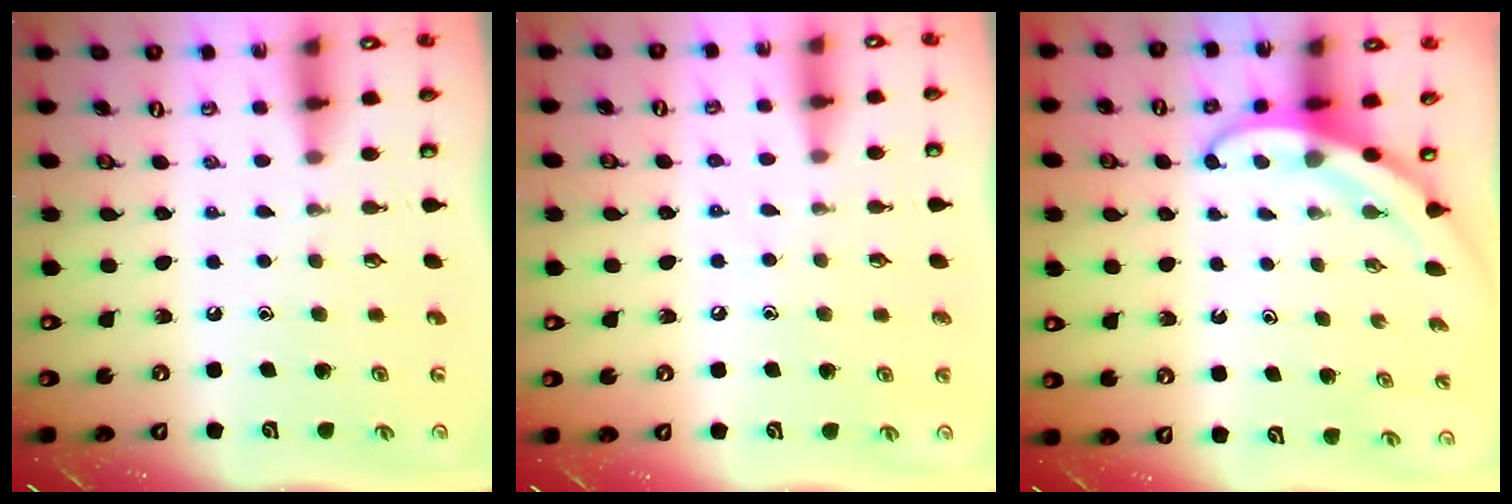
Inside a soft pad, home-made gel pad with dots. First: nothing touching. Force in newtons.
{"total": 5.2, "press": 5.1, "slide": 0.6}
{"total": 4.0, "press": 4.0, "slide": 0.4}